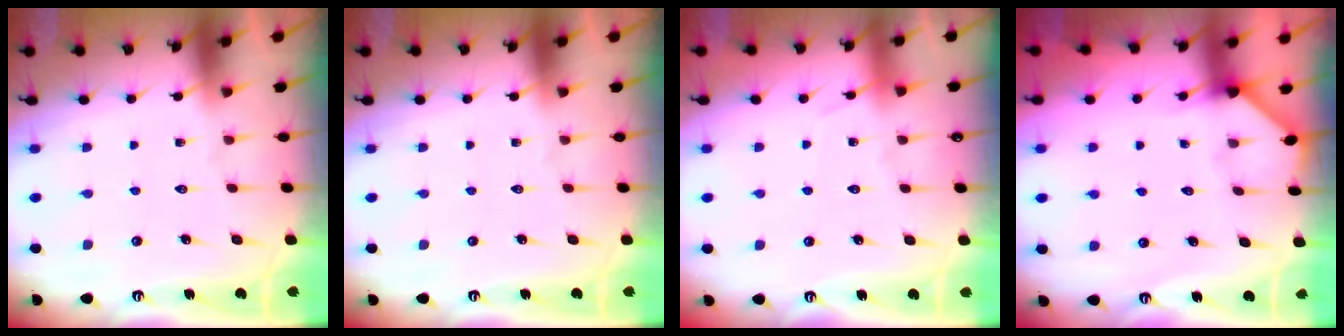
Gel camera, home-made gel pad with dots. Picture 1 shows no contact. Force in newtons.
{"total": 0.0}
{"total": 3.9, "press": 3.9, "slide": 0.5}
{"total": 2.6, "press": 2.6, "slide": 0.2}